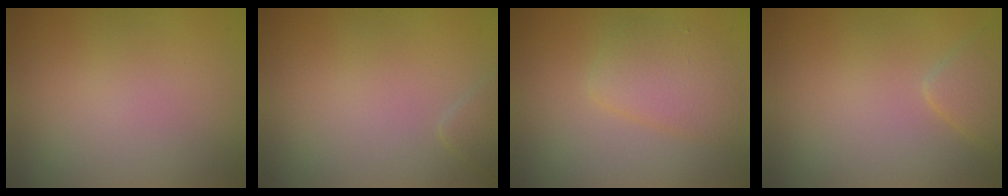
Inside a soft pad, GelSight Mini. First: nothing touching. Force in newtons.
{"total": 1.1, "press": 1.1, "slide": 0.1}
{"total": 2.9, "press": 2.9, "slide": 0.1}
{"total": 1.9, "press": 1.9, "slide": 0.1}